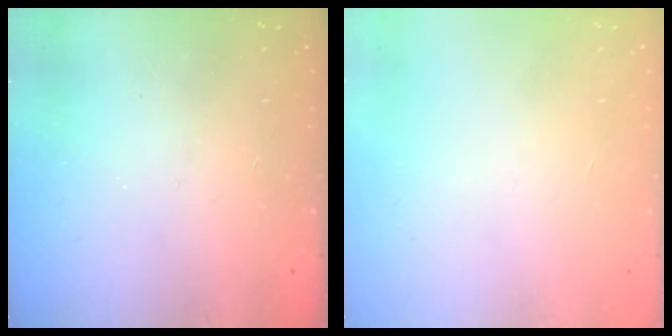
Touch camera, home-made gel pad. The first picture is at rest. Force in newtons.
{"total": 0.0}